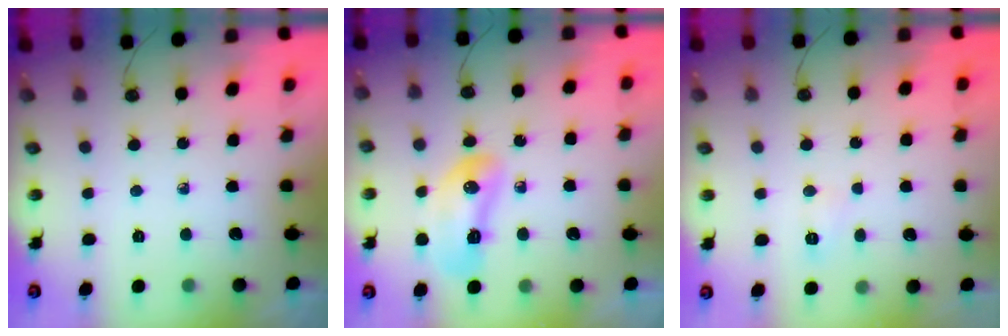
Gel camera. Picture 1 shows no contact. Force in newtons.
{"total": 10.4, "press": 10.3, "slide": 1.8}
{"total": 6.9, "press": 6.9, "slide": 0.6}